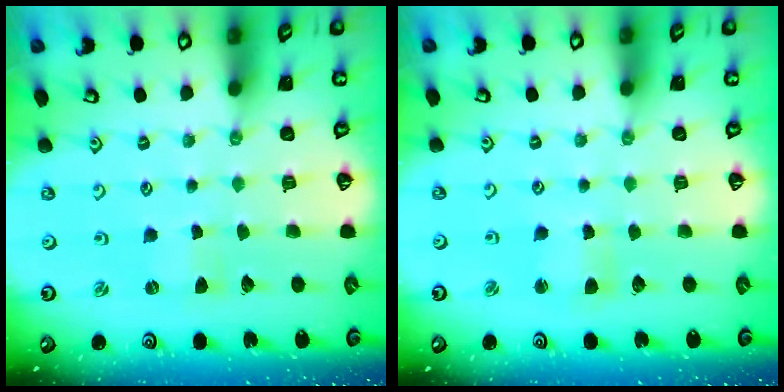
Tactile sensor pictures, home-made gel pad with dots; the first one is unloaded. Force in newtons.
{"total": 2.8, "press": 2.8, "slide": 0.3}